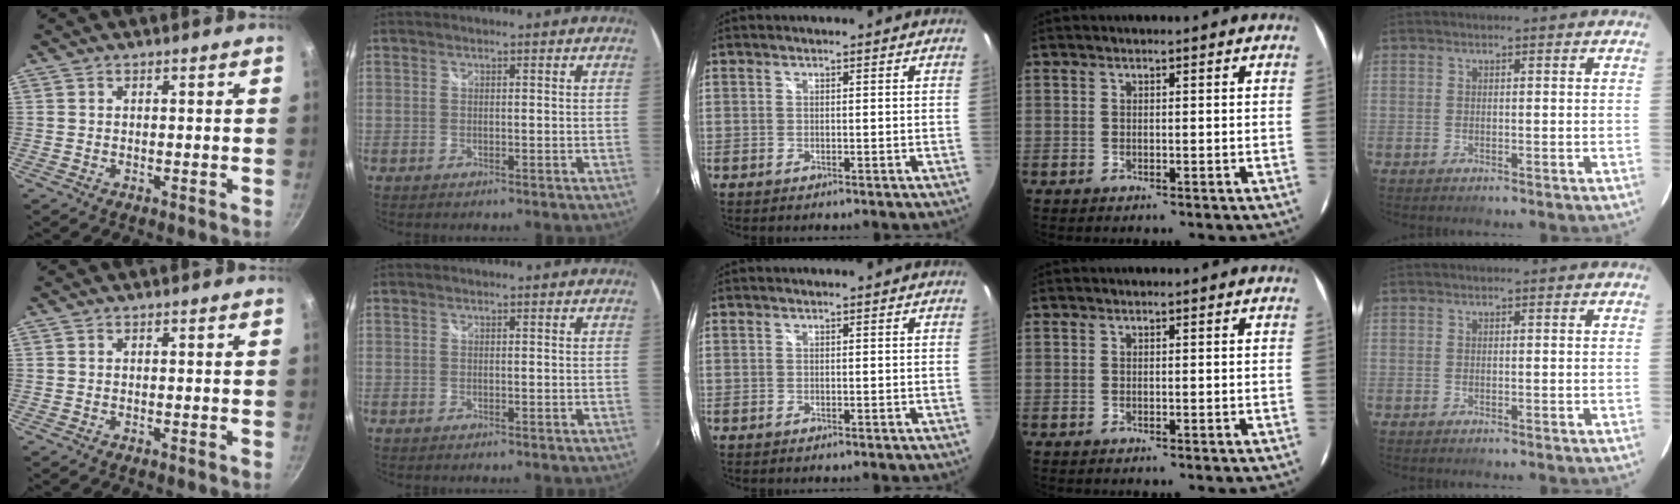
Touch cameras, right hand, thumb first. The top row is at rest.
{}